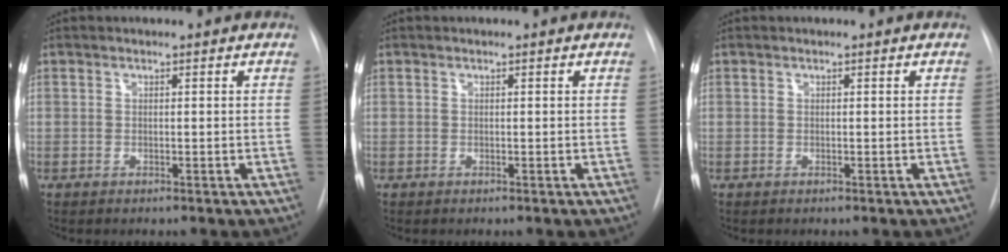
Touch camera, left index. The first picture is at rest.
{"total": 0.0}
{"total": 0.0}